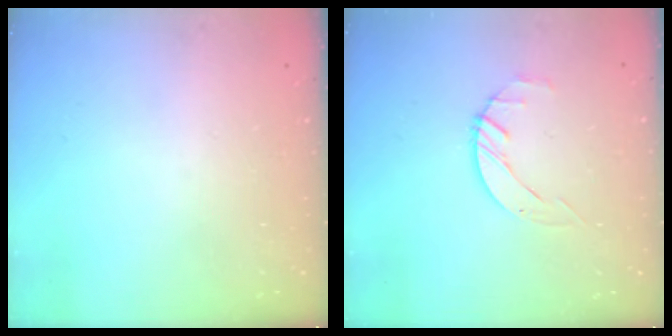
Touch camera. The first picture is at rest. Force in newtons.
{"total": 2.0, "press": 2.0, "slide": 0.3}